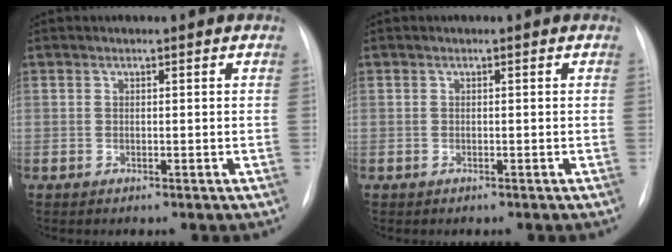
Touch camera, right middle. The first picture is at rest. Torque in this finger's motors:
{"motor_torque": [0.55, -0.67, -0.01, 0.00]}